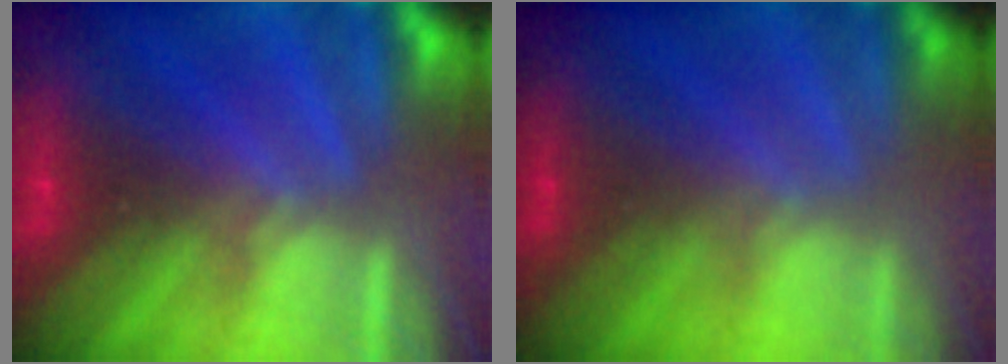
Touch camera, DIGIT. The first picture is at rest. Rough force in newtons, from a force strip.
{"total": 1.3}